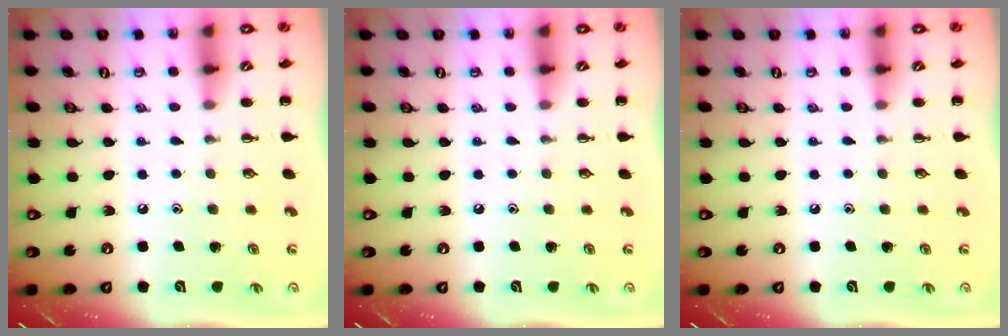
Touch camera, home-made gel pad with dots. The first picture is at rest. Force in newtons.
{"total": 0.0}
{"total": 0.0}